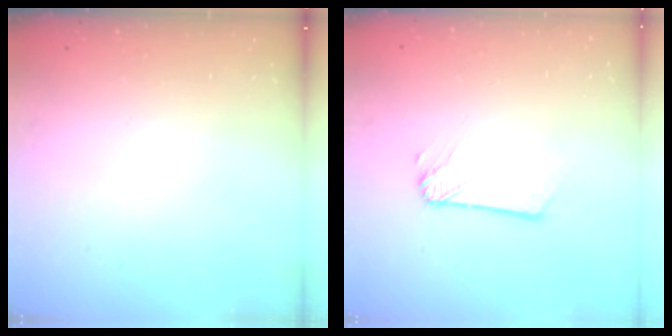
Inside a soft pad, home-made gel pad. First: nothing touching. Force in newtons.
{"total": 1.9, "press": 1.9, "slide": 0.3}